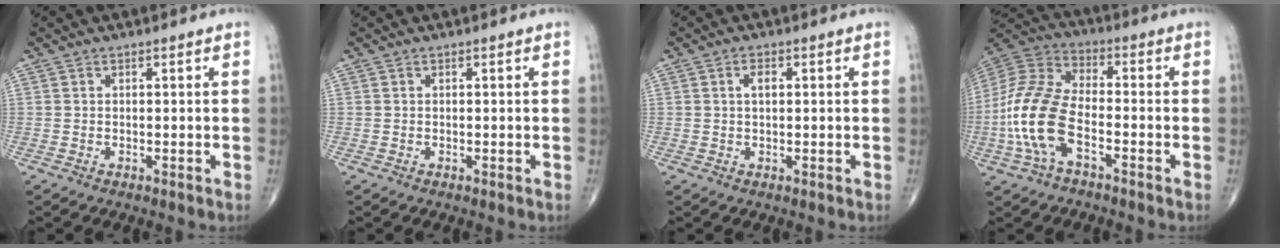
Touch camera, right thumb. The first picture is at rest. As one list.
[{"total": 0.0}, {"total": 2.1, "force": [0.5, 1.1, 1.8], "torque": [-0.032, 0.004, 0.007]}, {"total": 14.9, "force": [-4.6, 7.3, 12.1], "torque": [-0.267, 0.034, -0.095]}]